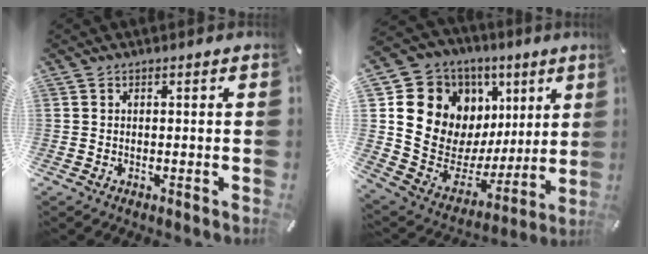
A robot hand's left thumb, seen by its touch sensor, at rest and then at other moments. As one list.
[{"total": 14.0, "force": [4.8, 12.5, 4.0], "torque": [-0.053, -0.065, 0.112]}]